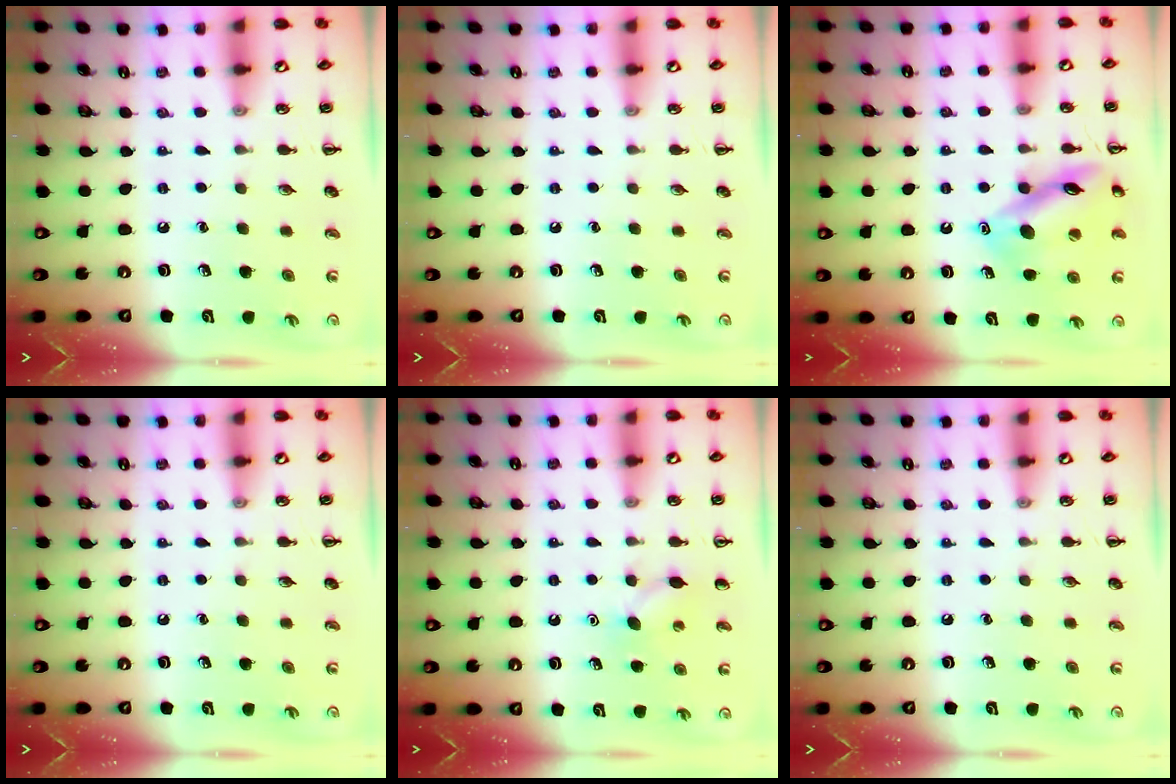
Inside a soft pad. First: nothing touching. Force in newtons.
{"total": 0.0}
{"total": 15.0, "press": 15.0, "slide": 1.4}
{"total": 0.0}
{"total": 5.1, "press": 5.0, "slide": 1.3}
{"total": 0.0}